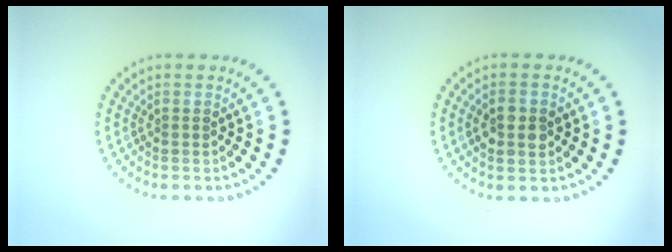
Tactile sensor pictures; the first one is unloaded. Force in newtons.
{"total": 2.9, "press": 2.9, "slide": 0.1}